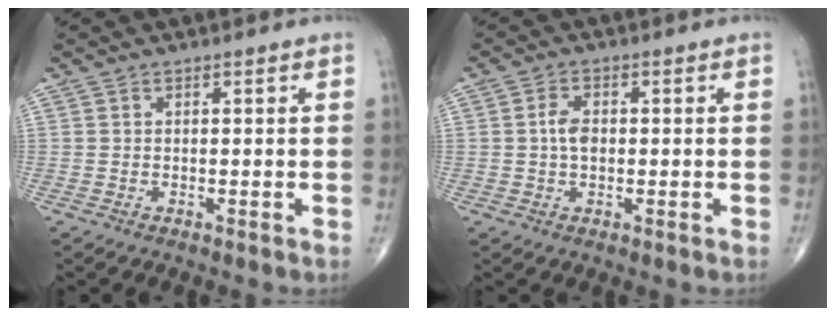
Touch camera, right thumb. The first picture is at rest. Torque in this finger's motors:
{"motor_torque": [-0.09, -0.01, 0.34, 0.14, 0.00]}